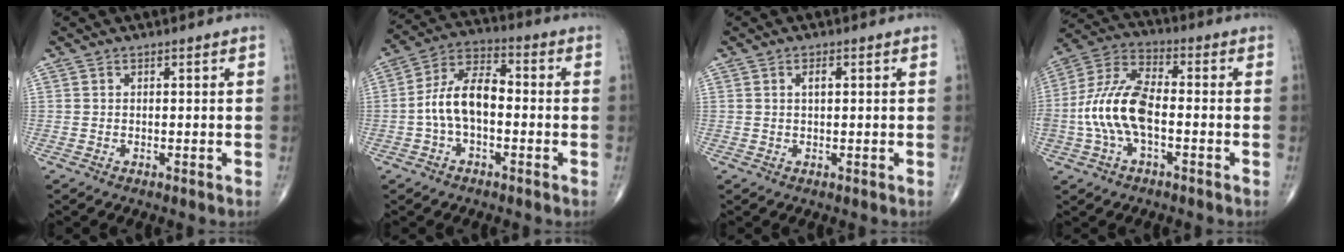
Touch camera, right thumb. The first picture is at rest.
{"total": 10.2, "force": [-1.4, 5.5, 8.5], "torque": [-0.155, 0.039, -0.035]}
{"total": 1.6, "force": [0.5, 0.6, 1.4], "torque": [-0.025, 0.001, 0.009]}
{"total": 13.2, "force": [-2.2, 6.5, 11.2], "torque": [-0.241, 0.038, -0.046]}